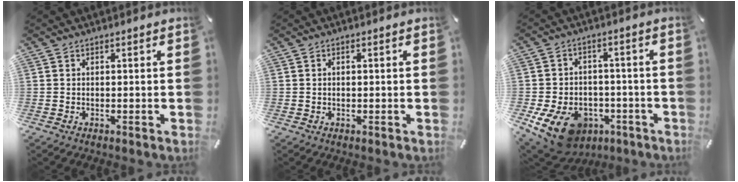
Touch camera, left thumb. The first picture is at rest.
{"total": 0.8, "force": [0.0, 0.4, 0.6], "torque": [-0.013, 0.001, -0.002]}
{"total": 13.2, "force": [-6.8, 9.0, 6.9], "torque": [-0.139, 0.040, -0.115]}